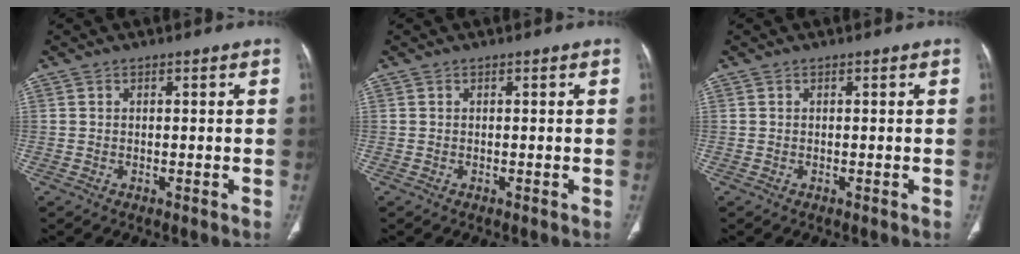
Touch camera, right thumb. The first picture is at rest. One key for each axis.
{"total": 0.0}
{"total": 0.0}